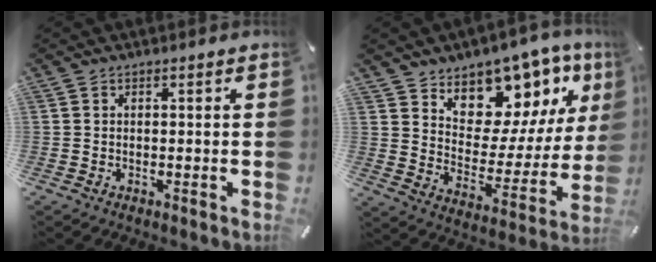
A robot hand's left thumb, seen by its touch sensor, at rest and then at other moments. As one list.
[{"total": 11.4, "force": [8.2, 7.6, 2.3], "torque": [-0.028, -0.095, 0.143]}]